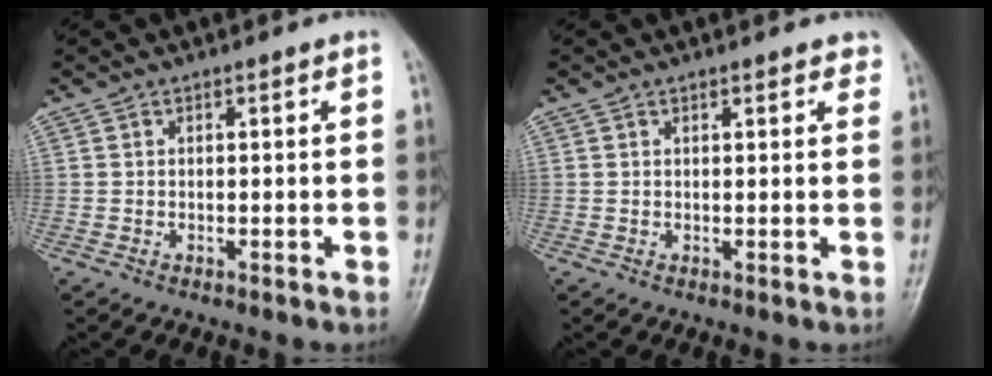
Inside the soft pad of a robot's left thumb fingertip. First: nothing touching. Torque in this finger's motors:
{"motor_torque": [-0.03, 0.06, 0.08, 0.07, 0.04]}